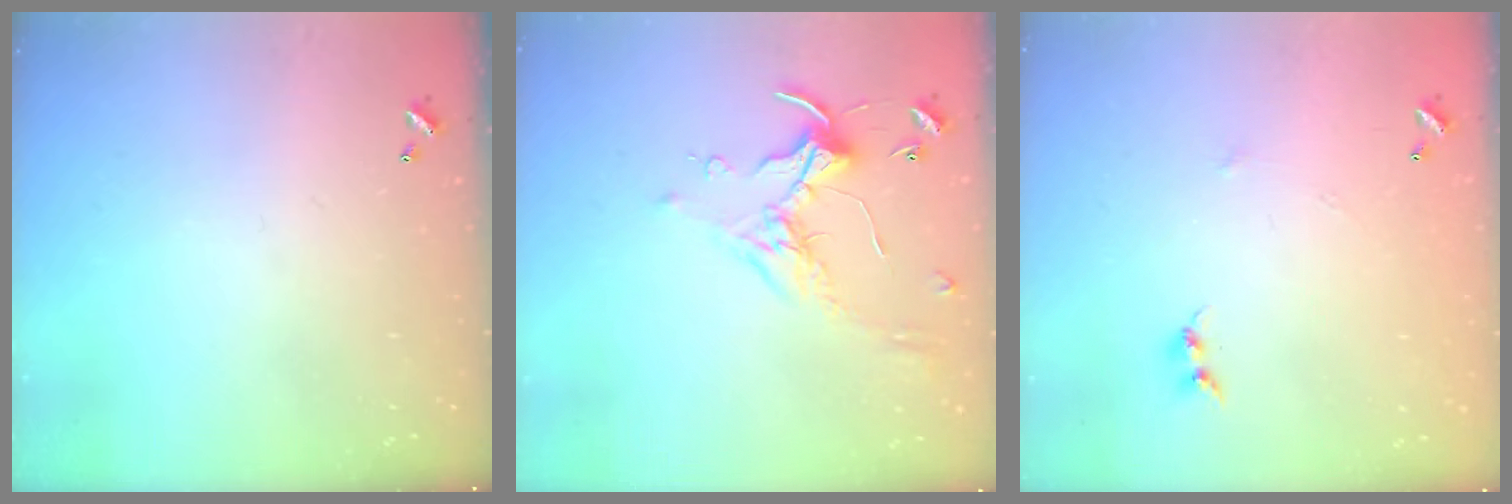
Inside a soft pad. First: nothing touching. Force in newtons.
{"total": 0.5, "press": 0.4, "slide": 0.4}
{"total": 5.8, "press": 5.8, "slide": 0.7}